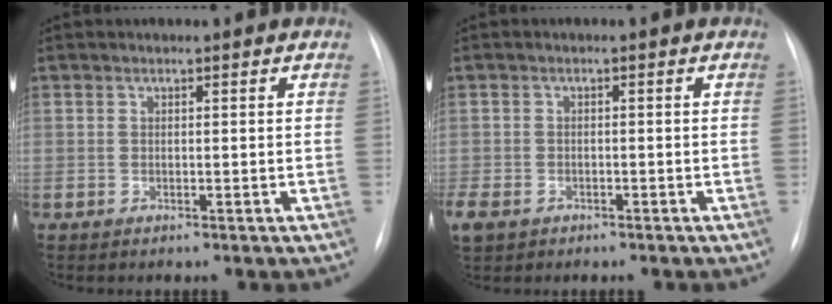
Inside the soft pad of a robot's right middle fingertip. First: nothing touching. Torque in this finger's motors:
{"motor_torque": [0.39, -0.35, 0.16, 0.03]}